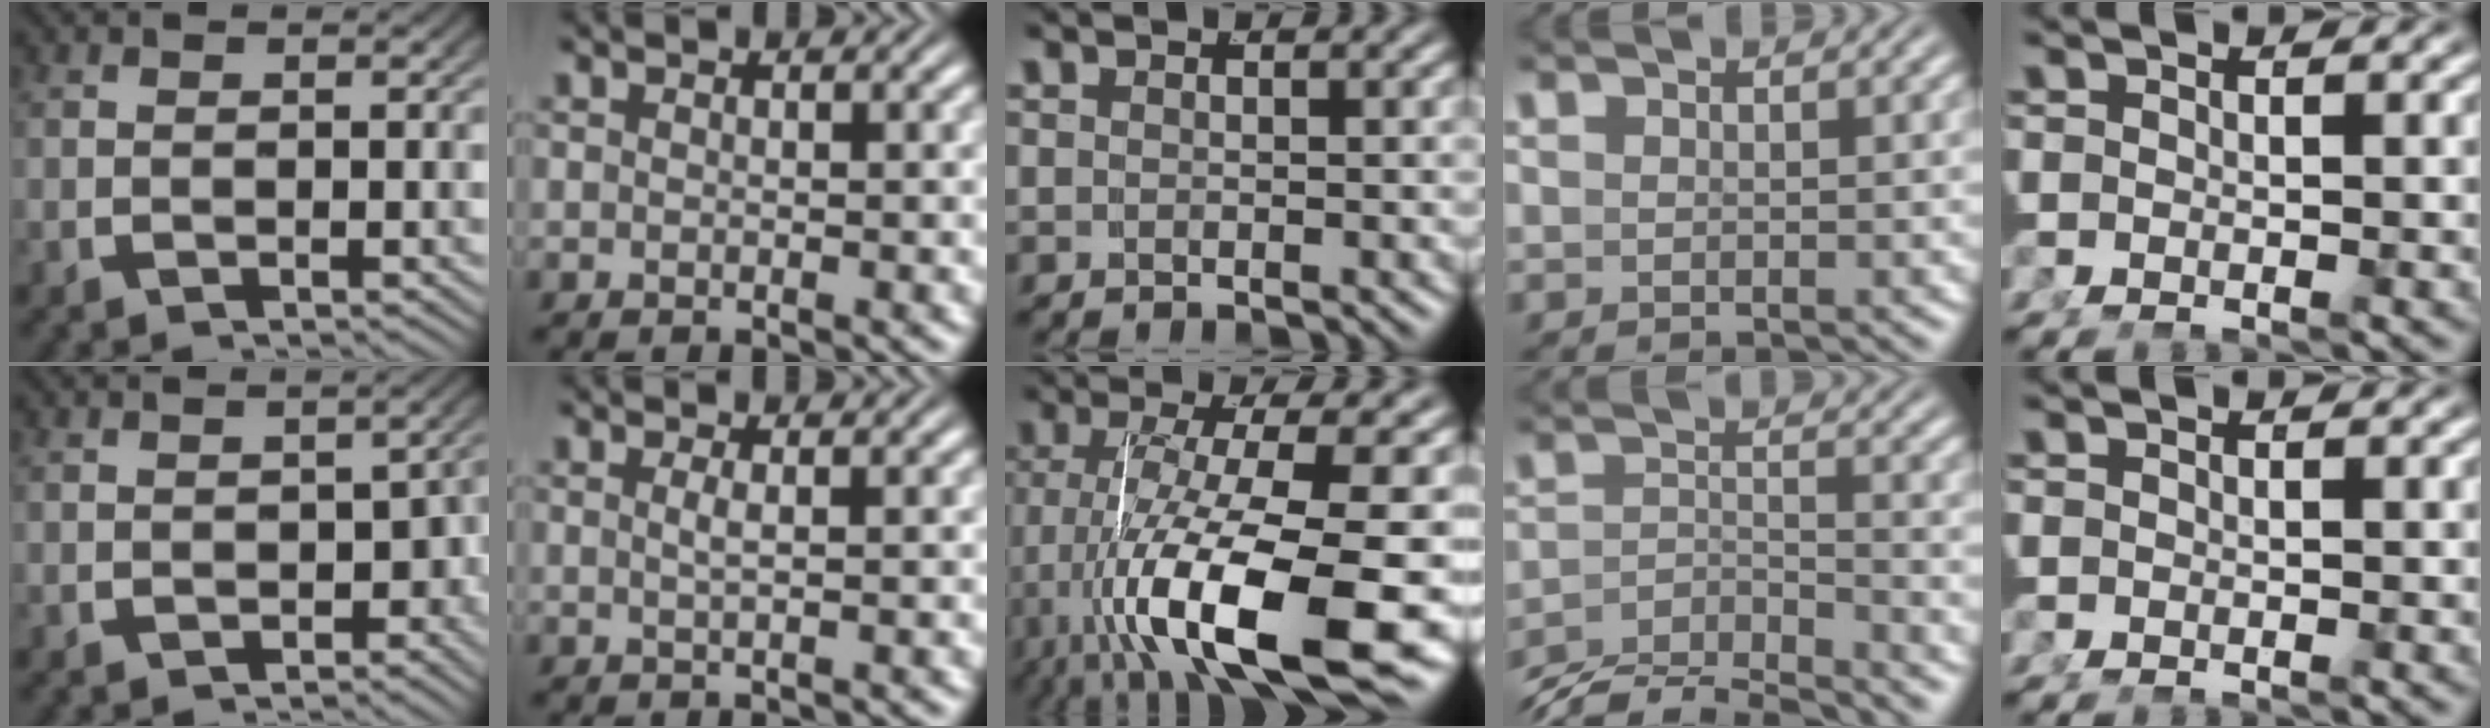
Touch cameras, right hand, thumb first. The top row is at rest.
{"thumb": {"total": 2.6, "force": [-1.4, 1.6, 1.5], "torque": [-0.020, -0.015, -0.012]}, "index": {"total": 0.9, "force": [0.1, -0.2, 0.9], "torque": [-0.020, -0.007, 0.005]}, "middle": {"total": 10.7, "force": [-2.4, 3.4, 9.8], "torque": [-0.177, -0.025, -0.020]}, "ring": {"total": 7.2, "force": [-5.2, 3.6, 3.5], "torque": [-0.065, -0.032, -0.079]}}